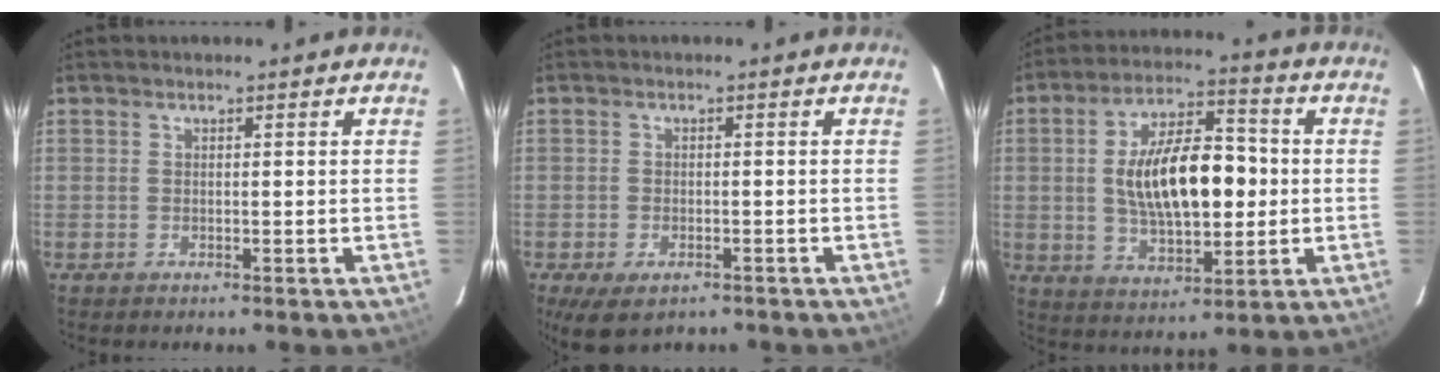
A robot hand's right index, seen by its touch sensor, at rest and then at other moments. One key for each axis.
{"total": 6.0, "fx": -3.7, "fy": 3.1, "fz": 3.5, "tx": -0.077, "ty": -0.024, "tz": -0.058}
{"total": 16.4, "fx": 0.2, "fy": 7.6, "fz": 14.5, "tx": -0.255, "ty": 0.015, "tz": 0.010}